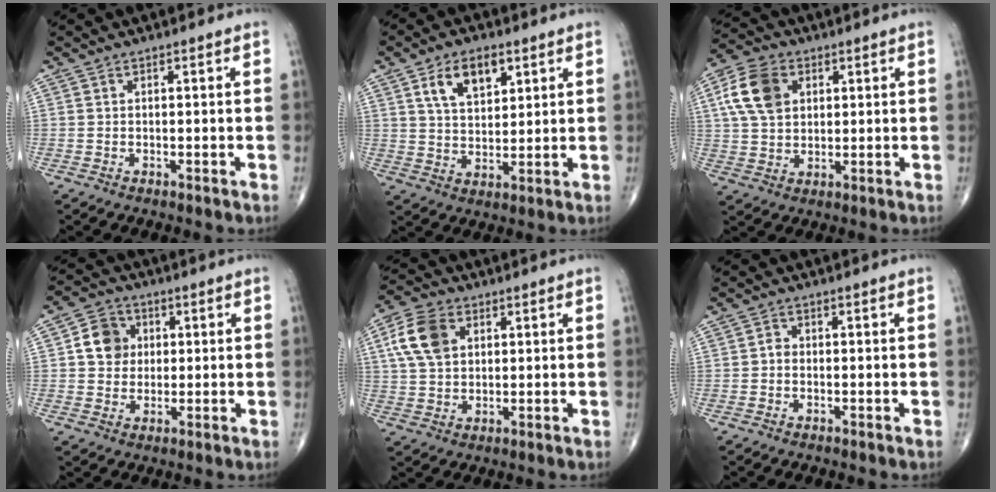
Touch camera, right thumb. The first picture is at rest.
{"total": 8.9, "force": [4.3, 5.0, 6.1], "torque": [-0.088, -0.017, 0.079]}
{"total": 10.5, "force": [3.1, 7.4, 6.8], "torque": [-0.122, 0.003, 0.055]}
{"total": 7.2, "force": [1.2, 6.3, 3.2], "torque": [-0.030, 0.003, 0.014]}
{"total": 9.6, "force": [2.9, 6.6, 6.4], "torque": [-0.120, 0.004, 0.053]}
{"total": 1.2, "force": [-0.3, 1.0, 0.6], "torque": [-0.004, 0.004, -0.009]}